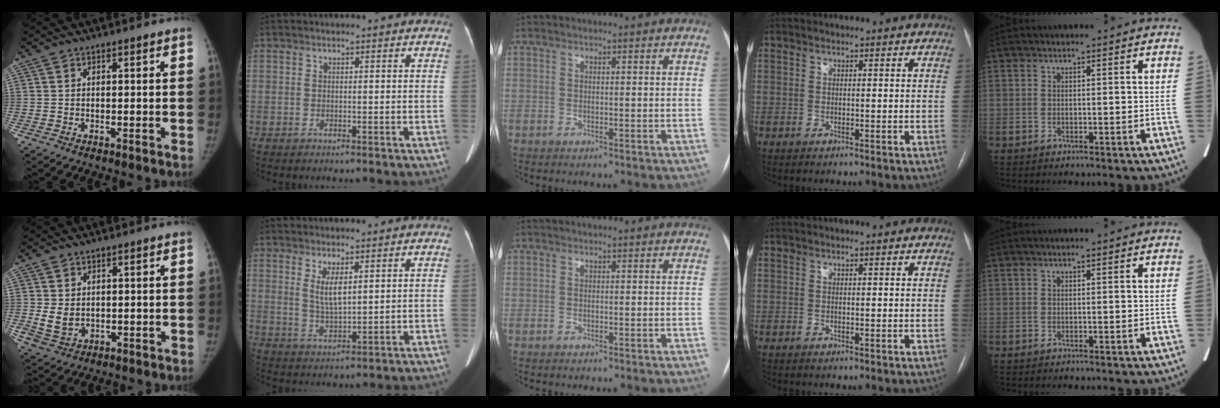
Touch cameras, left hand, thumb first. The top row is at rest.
{"thumb": {"total": 4.3, "force": [0.2, 3.6, 2.3], "torque": [-0.033, -0.012, 0.019]}, "index": {"total": 4.1, "force": [1.7, 1.1, 3.5], "torque": [-0.072, -0.008, 0.041]}}